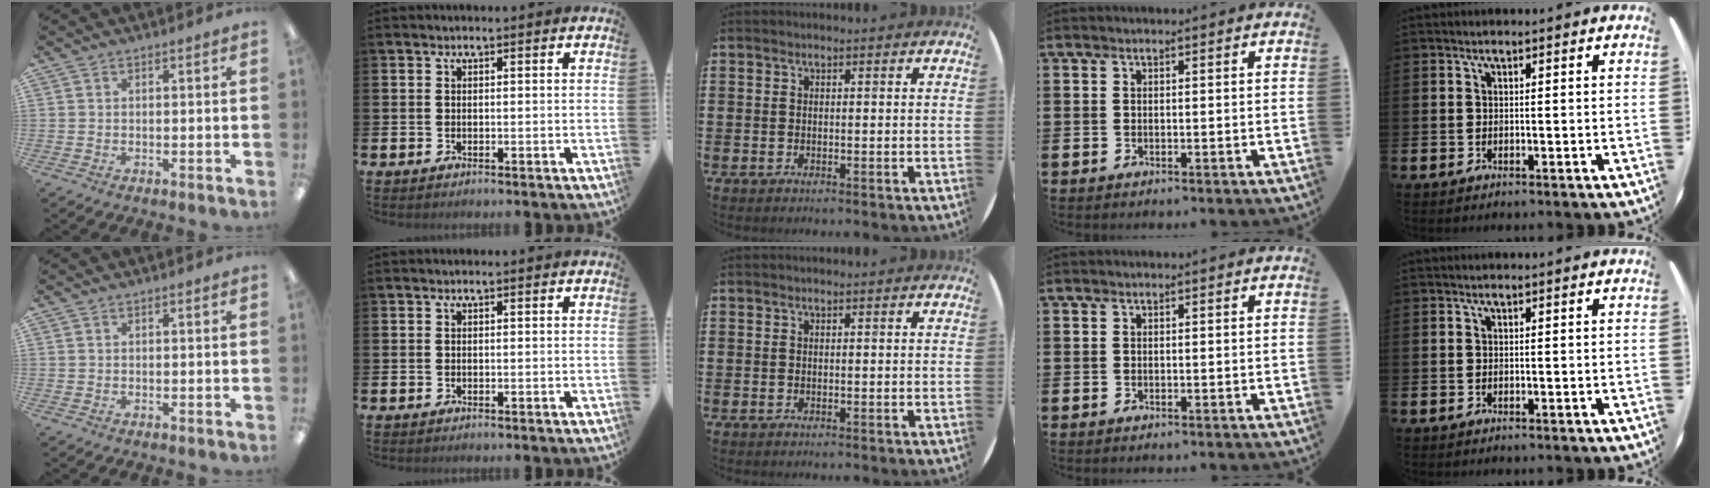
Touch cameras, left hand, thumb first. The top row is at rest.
{}